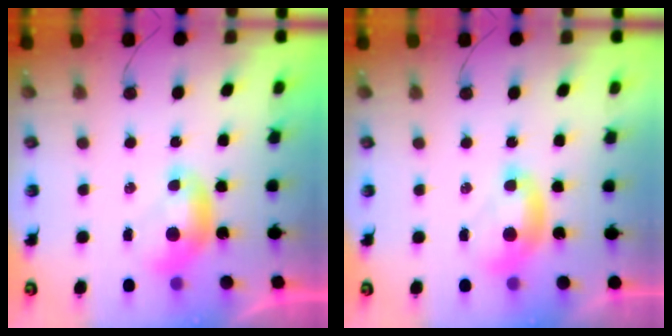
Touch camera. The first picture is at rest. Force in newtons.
{"total": 1.7, "press": 1.6, "slide": 0.3}